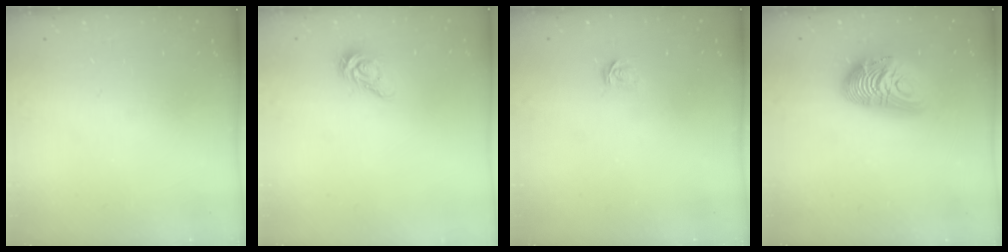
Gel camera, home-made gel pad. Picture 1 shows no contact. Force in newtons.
{"total": 7.2, "press": 7.2, "slide": 0.2}
{"total": 2.4, "press": 2.4, "slide": 0.2}
{"total": 12.5, "press": 12.5, "slide": 0.9}